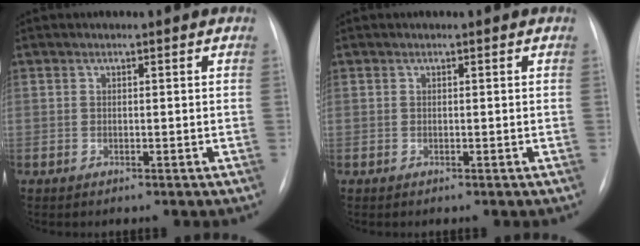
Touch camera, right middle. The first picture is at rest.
{"total": 0.0}